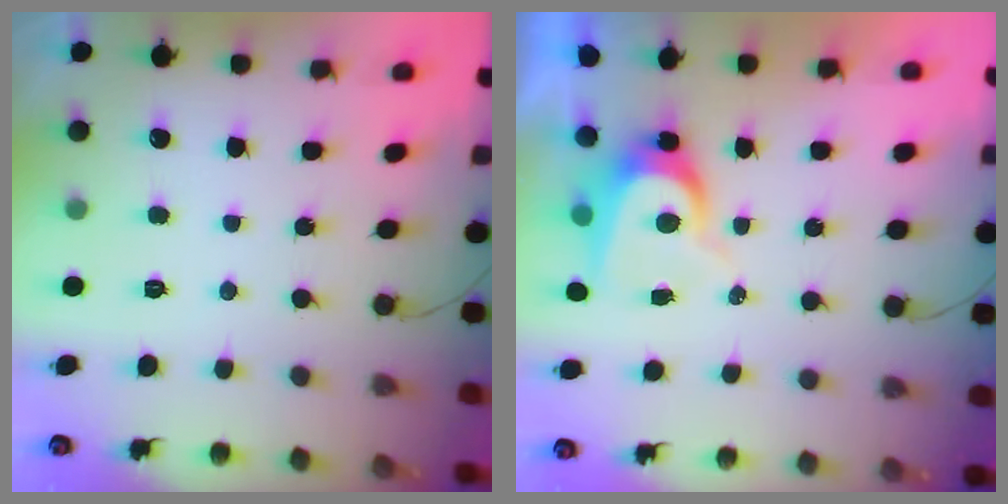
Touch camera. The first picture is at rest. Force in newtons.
{"total": 6.9, "press": 6.8, "slide": 0.5}